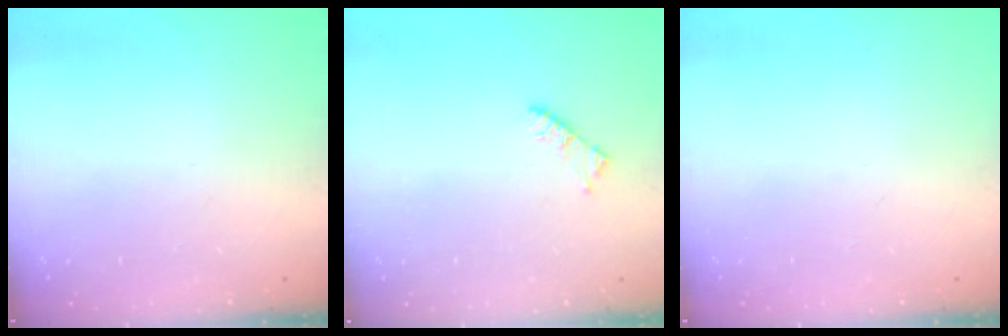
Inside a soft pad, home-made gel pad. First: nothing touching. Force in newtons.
{"total": 3.3, "press": 3.2, "slide": 0.6}
{"total": 0.0}